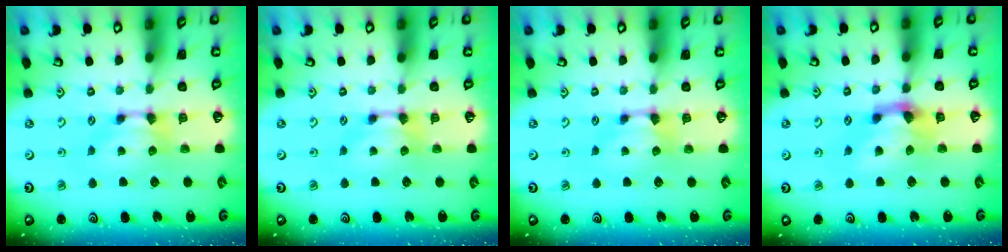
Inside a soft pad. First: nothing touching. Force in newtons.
{"total": 0.0}
{"total": 0.0}
{"total": 3.0, "press": 2.4, "slide": 1.8}